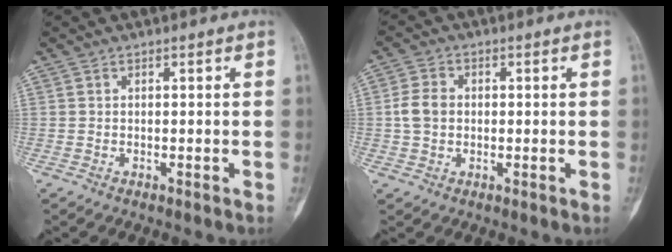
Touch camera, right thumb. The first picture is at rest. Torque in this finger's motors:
{"motor_torque": [0.60, 1.11, 0.14, -0.23, 0.05]}